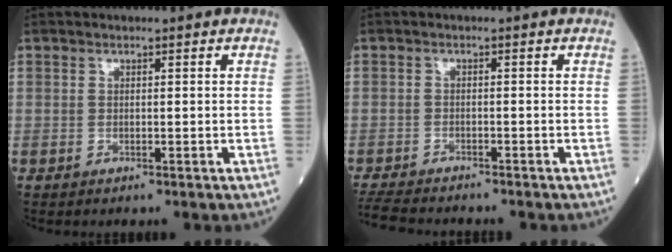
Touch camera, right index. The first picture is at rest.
{"total": 6.5, "force": [-6.1, 1.1, 2.0], "torque": [-0.035, -0.019, -0.104]}